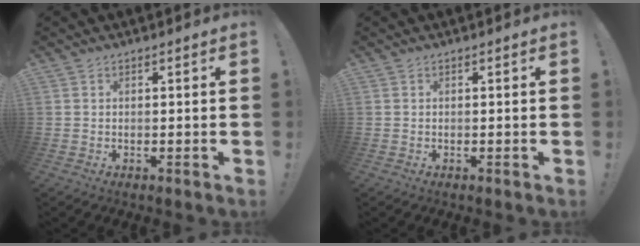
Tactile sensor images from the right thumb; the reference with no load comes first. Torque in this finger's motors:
{"motor_torque": [0.00, 0.00, -0.01, 0.01, 0.03]}